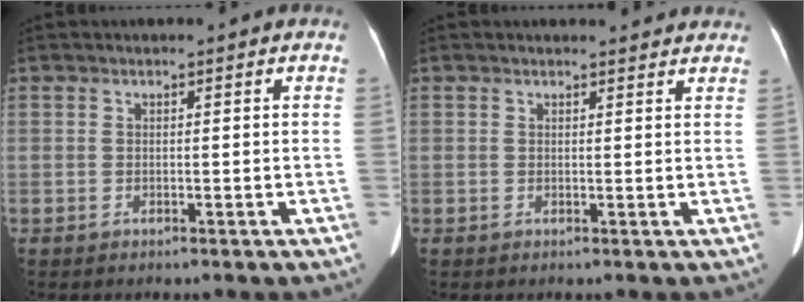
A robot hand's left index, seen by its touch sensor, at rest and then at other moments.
{"total": 3.6, "force": [3.5, 0.9, 0.6], "torque": [-0.006, 0.005, 0.029]}